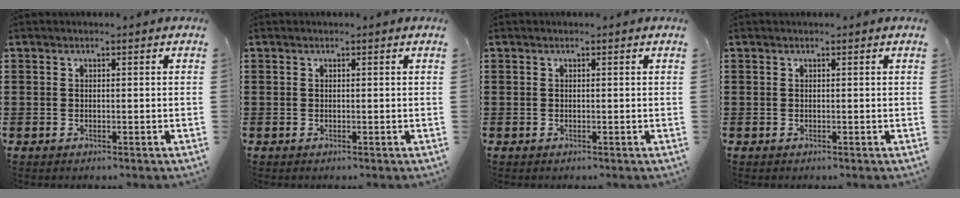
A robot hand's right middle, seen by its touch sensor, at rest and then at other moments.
{"total": 0.0}
{"total": 0.0}
{"total": 0.0}